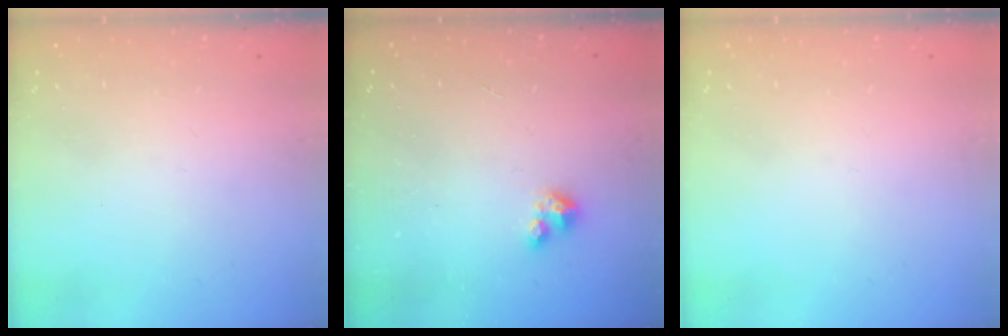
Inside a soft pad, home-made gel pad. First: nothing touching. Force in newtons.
{"total": 2.9, "press": 2.9, "slide": 0.2}
{"total": 0.0}